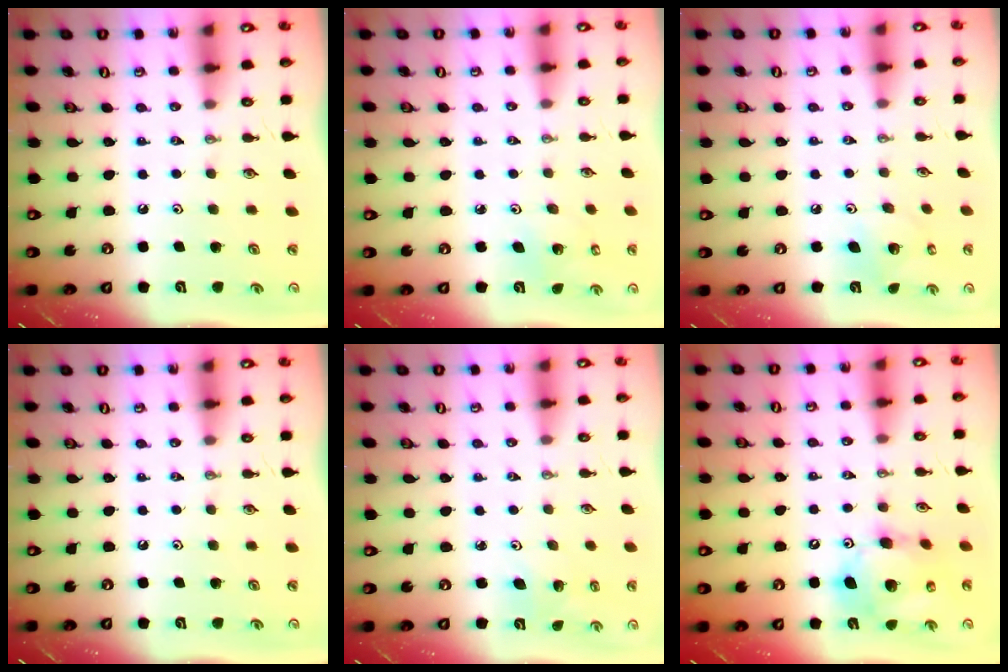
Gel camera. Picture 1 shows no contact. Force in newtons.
{"total": 2.9, "press": 2.9, "slide": 0.2}
{"total": 6.1, "press": 6.1, "slide": 0.4}
{"total": 0.0}
{"total": 2.8, "press": 2.4, "slide": 1.5}
{"total": 14.2, "press": 13.9, "slide": 2.7}